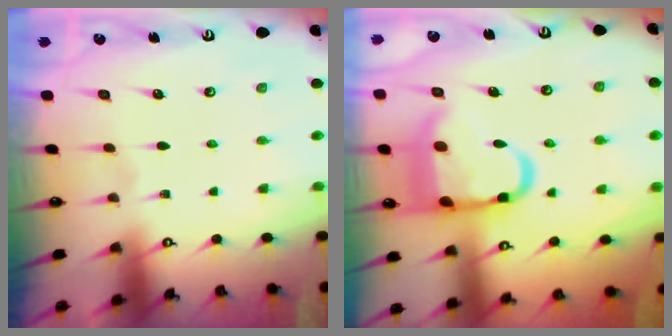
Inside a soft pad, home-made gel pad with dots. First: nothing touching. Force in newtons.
{"total": 16.3, "press": 16.2, "slide": 1.9}